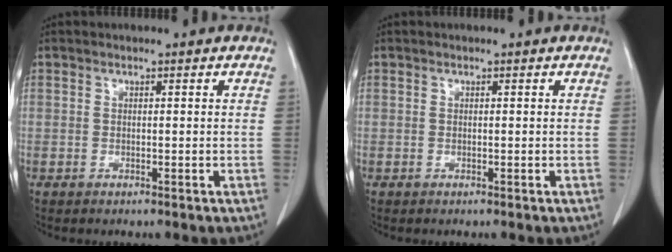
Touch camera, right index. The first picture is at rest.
{"total": 0.0}